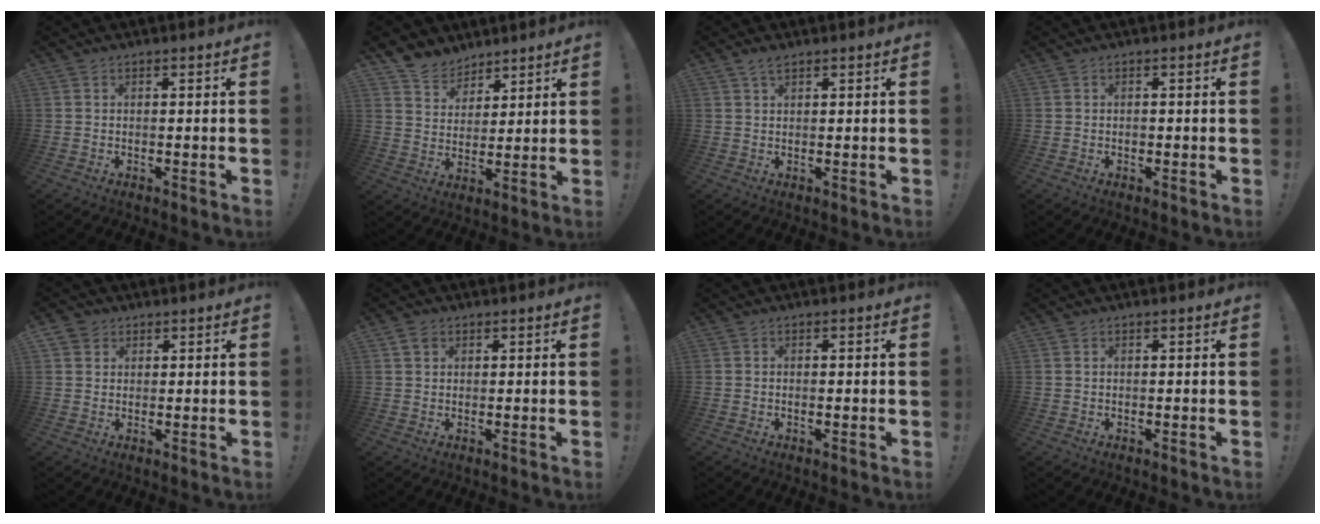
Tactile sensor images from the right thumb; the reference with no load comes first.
{"total": 7.9, "force": [6.4, 4.8, 0.3], "torque": [-0.017, -0.050, 0.127]}
{"total": 2.5, "force": [1.9, 0.7, 1.5], "torque": [-0.022, -0.006, 0.032]}
{"total": 0.8, "force": [-0.4, 0.7, 0.3], "torque": [-0.009, 0.004, -0.007]}
{"total": 3.4, "force": [1.9, 2.8, 0.2], "torque": [-0.005, -0.005, 0.035]}
{"total": 2.2, "force": [1.2, 1.6, 0.7], "torque": [-0.015, 0.004, 0.024]}
{"total": 0.7, "force": [-0.2, -0.1, 0.6], "torque": [-0.004, -0.003, -0.005]}
{"total": 0.0}